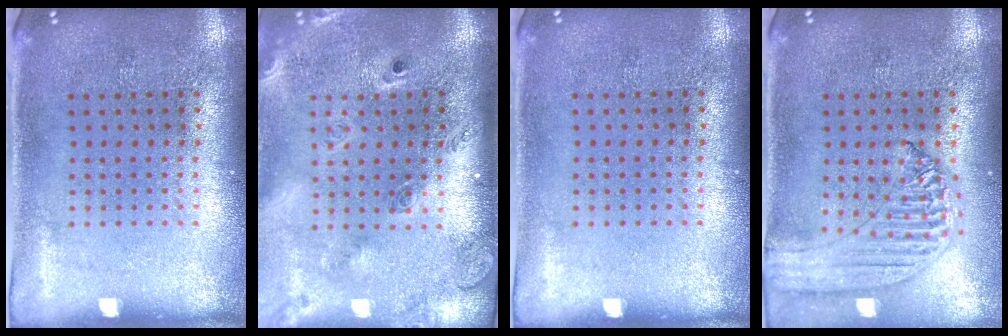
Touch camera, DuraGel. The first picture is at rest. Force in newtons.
{"total": 2.6, "press": 1.8, "slide": 1.8}
{"total": 0.0}
{"total": 1.4, "press": 1.3, "slide": 0.3}